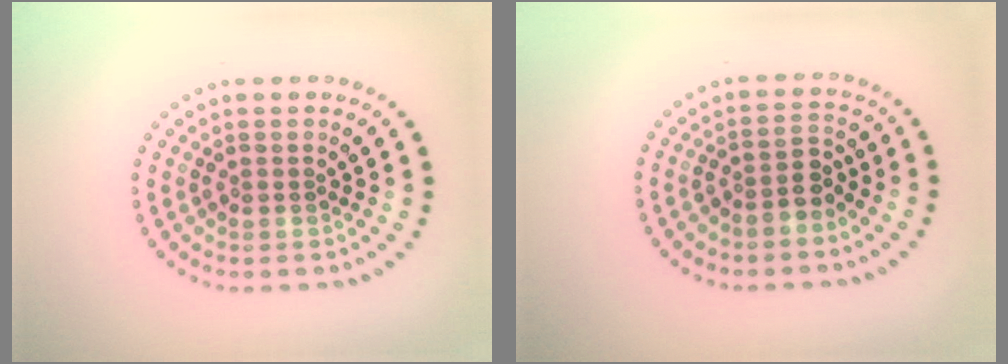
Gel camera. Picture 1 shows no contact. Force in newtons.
{"total": 2.2, "press": 1.8, "slide": 1.4}